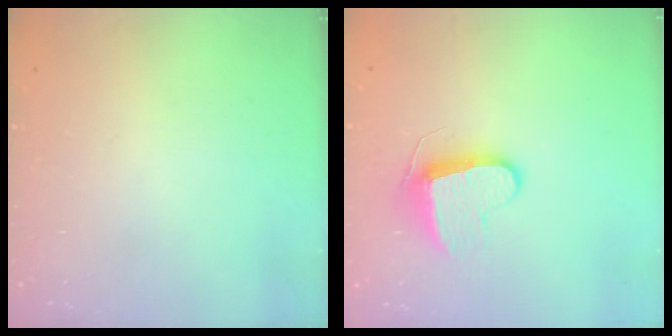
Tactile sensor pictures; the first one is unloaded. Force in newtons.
{"total": 9.4, "press": 9.4, "slide": 0.5}